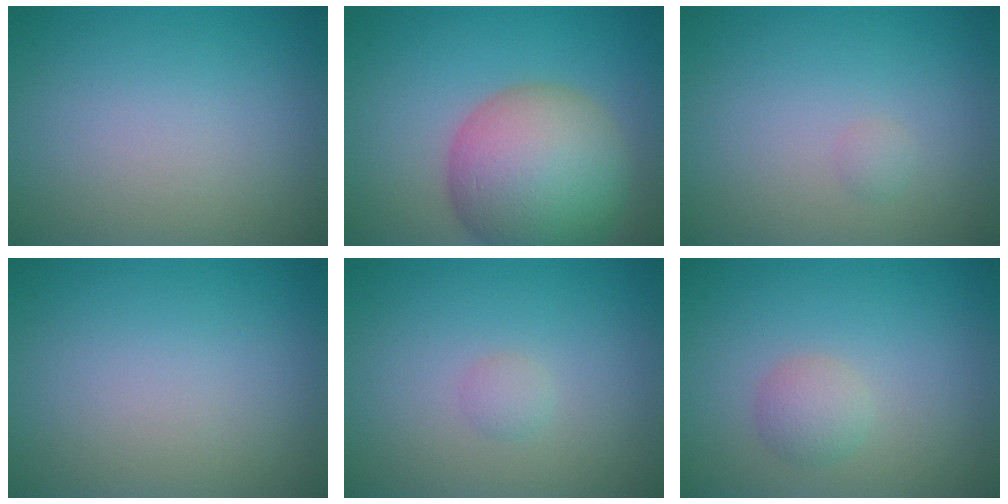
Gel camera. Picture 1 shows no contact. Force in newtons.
{"total": 11.0, "press": 10.9, "slide": 0.6}
{"total": 0.6, "press": 0.6, "slide": 0.1}
{"total": 0.0}
{"total": 0.9, "press": 0.9, "slide": 0.0}
{"total": 1.9, "press": 1.9, "slide": 0.1}